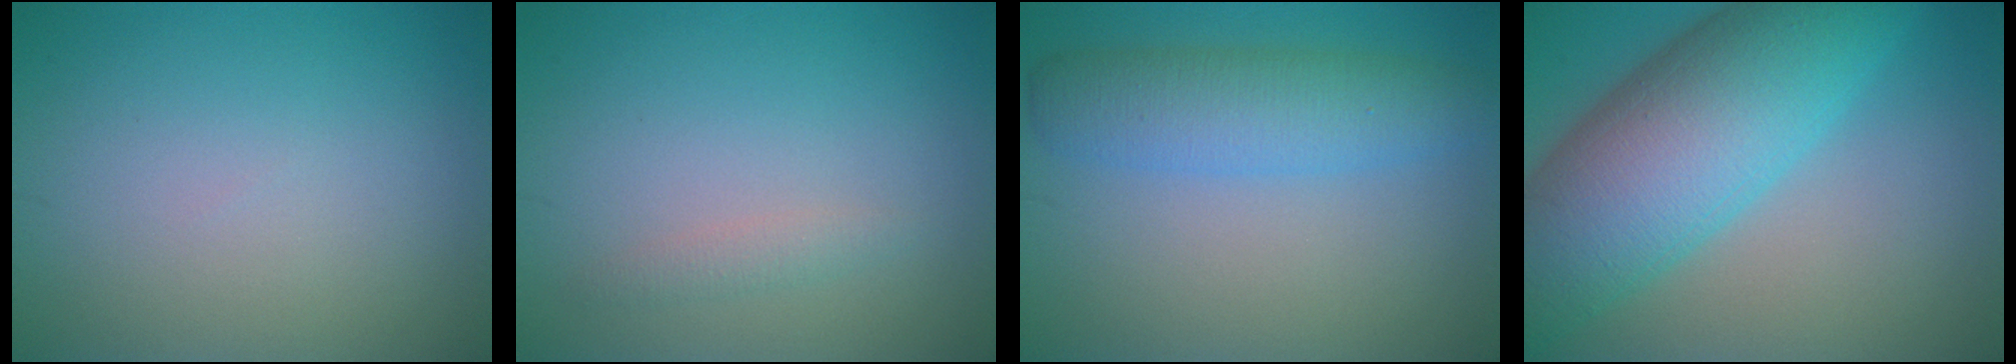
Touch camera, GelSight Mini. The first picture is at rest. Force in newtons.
{"total": 1.1, "press": 1.1, "slide": 0.0}
{"total": 5.1, "press": 5.1, "slide": 0.1}
{"total": 12.5, "press": 12.5, "slide": 0.3}